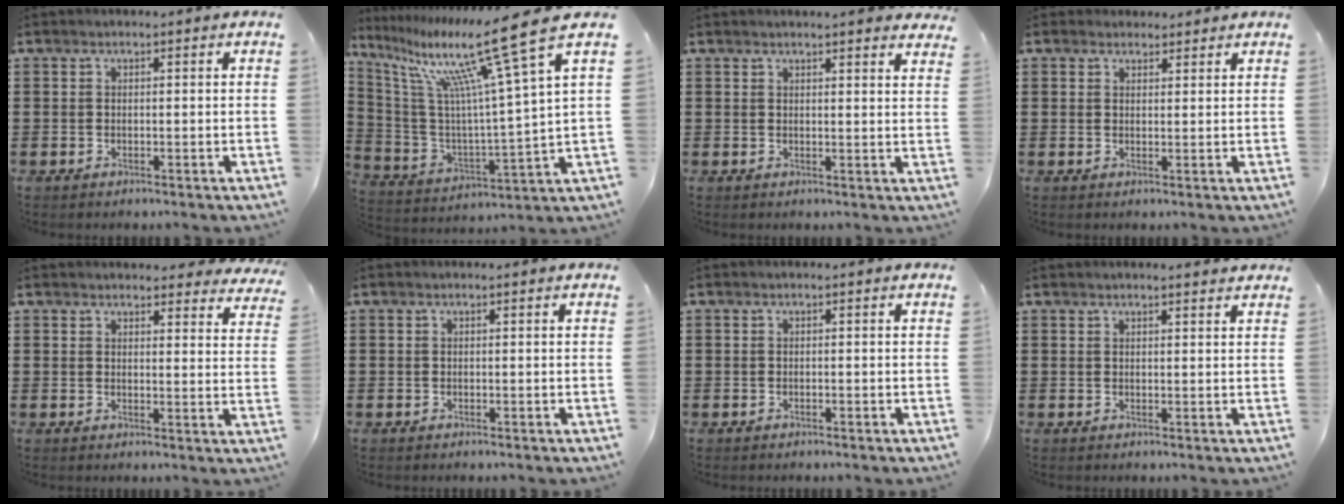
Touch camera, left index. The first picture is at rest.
{"total": 16.4, "force": [11.0, 1.2, 12.1], "torque": [-0.243, -0.065, 0.168]}
{"total": 2.4, "force": [2.4, -0.2, 0.6], "torque": [-0.009, -0.009, 0.043]}
{"total": 2.3, "force": [2.0, 1.0, 0.0], "torque": [-0.006, 0.004, 0.041]}
{"total": 3.3, "force": [3.2, 0.5, 0.6], "torque": [-0.006, -0.013, 0.057]}
{"total": 0.0}
{"total": 0.0}
{"total": 1.5, "force": [1.5, 0.0, 0.3], "torque": [-0.008, 0.001, 0.028]}